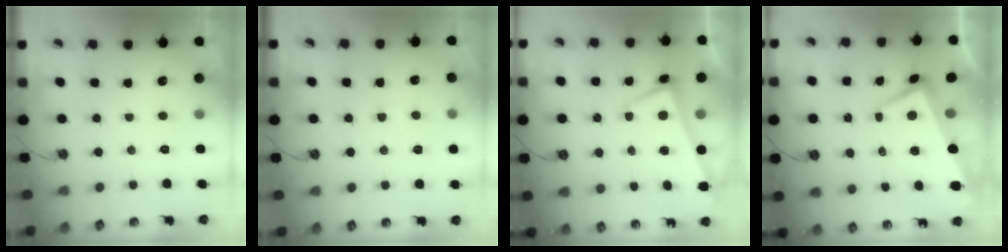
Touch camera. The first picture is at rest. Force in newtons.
{"total": 5.7, "press": 5.7, "slide": 0.3}
{"total": 1.3, "press": 1.0, "slide": 0.8}
{"total": 2.0, "press": 1.6, "slide": 1.2}